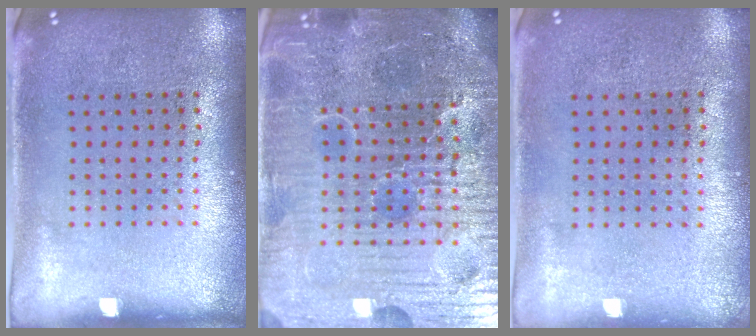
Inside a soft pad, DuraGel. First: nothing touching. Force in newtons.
{"total": 6.9, "press": 6.2, "slide": 3.1}
{"total": 0.0}